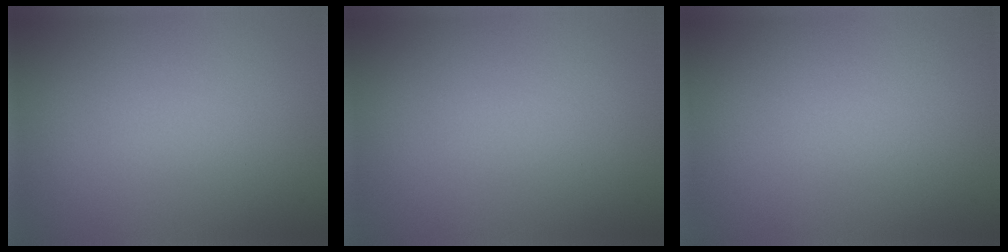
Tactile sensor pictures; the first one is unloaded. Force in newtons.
{"total": 0.0}
{"total": 0.0}